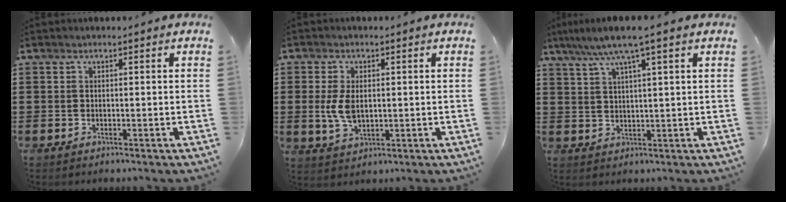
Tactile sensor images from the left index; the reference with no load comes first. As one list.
[{"total": 5.3, "force": [0.4, 3.1, 4.3], "torque": [-0.109, 0.002, 0.002]}, {"total": 5.9, "force": [3.7, 0.1, 4.7], "torque": [-0.099, -0.002, 0.061]}]